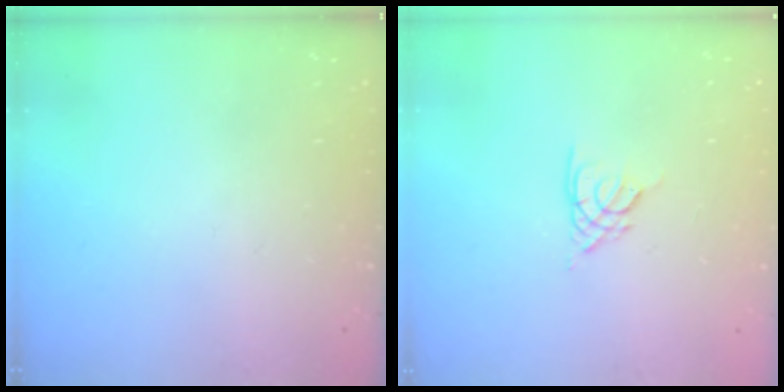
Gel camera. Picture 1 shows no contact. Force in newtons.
{"total": 2.7, "press": 2.7, "slide": 0.4}